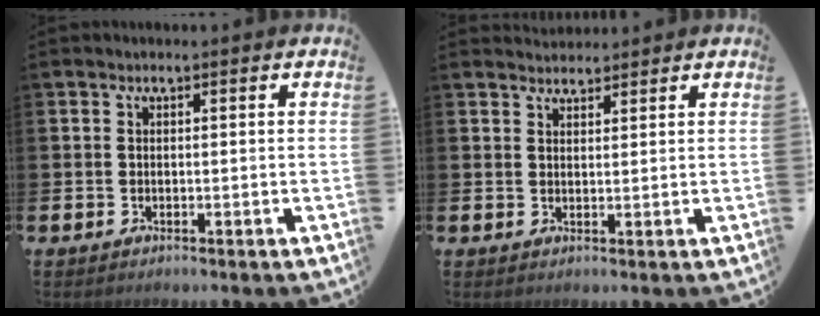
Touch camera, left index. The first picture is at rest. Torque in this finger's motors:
{"motor_torque": [0.53, -0.85, 0.10, 0.00]}